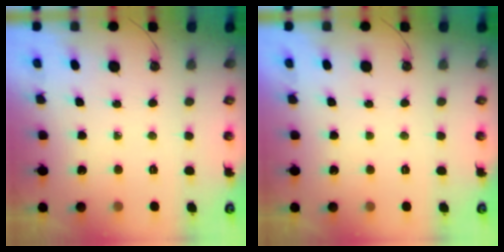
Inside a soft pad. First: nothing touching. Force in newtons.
{"total": 0.0}